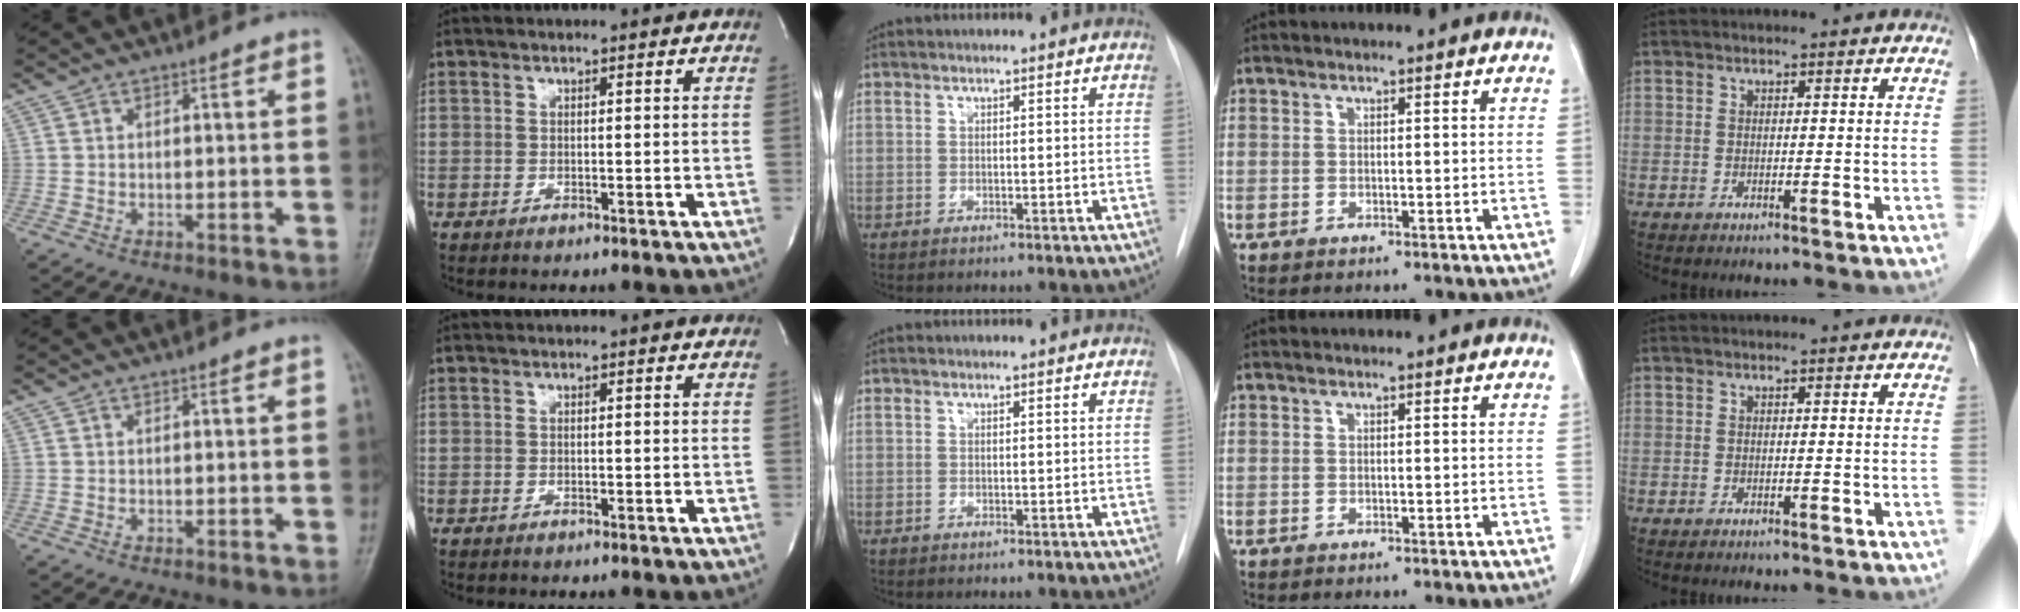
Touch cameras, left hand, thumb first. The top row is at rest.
{}